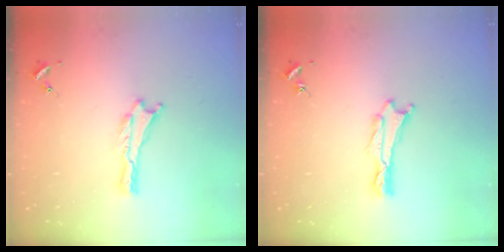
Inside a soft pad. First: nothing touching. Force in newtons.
{"total": 0.5, "press": 0.5, "slide": 0.1}